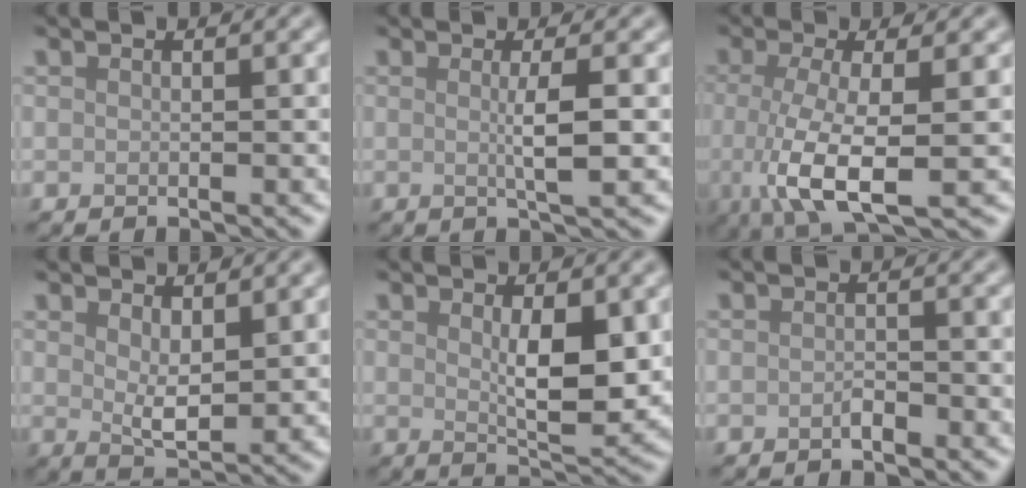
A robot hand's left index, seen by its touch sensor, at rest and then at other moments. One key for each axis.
{"total": 2.8, "fx": 0.1, "fy": 0.4, "fz": 2.8, "tx": -0.046, "ty": -0.002, "tz": -0.003}
{"total": 6.8, "fx": -1.1, "fy": 2.0, "fz": 6.3, "tx": -0.126, "ty": -0.016, "tz": -0.020}
{"total": 3.4, "fx": 1.4, "fy": 1.3, "fz": 2.8, "tx": -0.052, "ty": -0.009, "tz": 0.028}
{"total": 4.4, "fx": 0.9, "fy": 1.4, "fz": 4.0, "tx": -0.066, "ty": -0.007, "tz": 0.020}
{"total": 0.8, "fx": -0.5, "fy": 0.3, "fz": 0.5, "tx": -0.011, "ty": 0.001, "tz": -0.010}